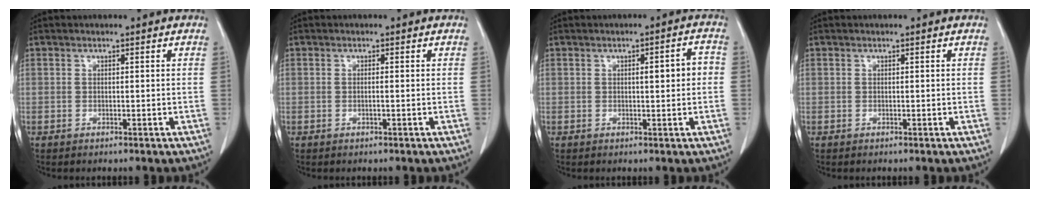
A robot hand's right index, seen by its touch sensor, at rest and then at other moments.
{"total": 0.5, "force": [-0.1, -0.1, 0.5], "torque": [-0.010, 0.001, -0.001]}
{"total": 3.6, "force": [0.1, 0.8, 3.5], "torque": [-0.050, 0.010, 0.001]}
{"total": 0.0}